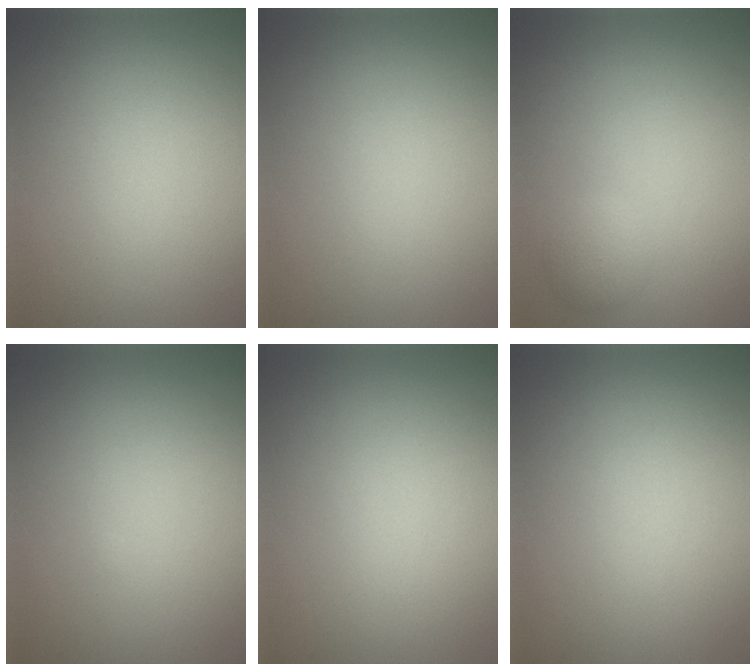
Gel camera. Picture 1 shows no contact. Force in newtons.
{"total": 0.0}
{"total": 1.6, "press": 1.6, "slide": 0.1}
{"total": 0.0}
{"total": 0.0}
{"total": 0.0}